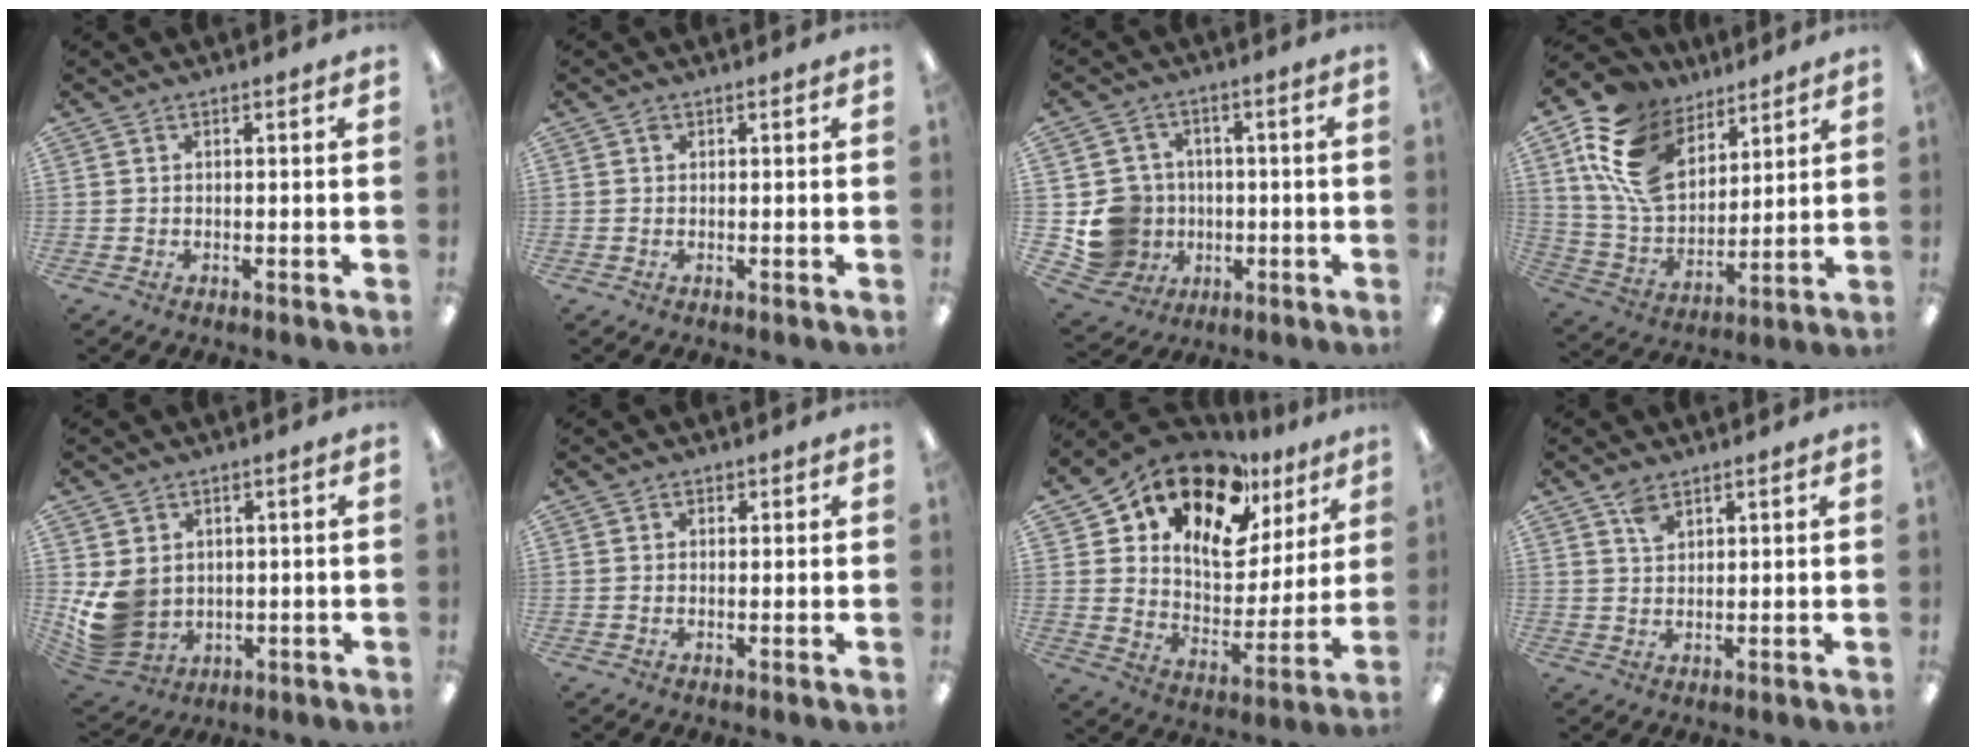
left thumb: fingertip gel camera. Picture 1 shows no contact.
{"total": 0.7, "force": [0.3, 0.5, 0.3], "torque": [-0.006, 0.005, 0.005]}
{"total": 10.4, "force": [-1.3, 10.1, 2.1], "torque": [-0.069, 0.016, -0.008]}
{"total": 17.1, "force": [9.0, 11.3, 9.2], "torque": [-0.204, -0.029, 0.174]}
{"total": 9.7, "force": [0.4, 8.6, 4.5], "torque": [-0.114, -0.008, 0.014]}
{"total": 1.0, "force": [0.5, 0.9, 0.1], "torque": [0.006, 0.000, 0.006]}
{"total": 18.3, "force": [12.7, 9.6, 9.1], "torque": [-0.159, -0.084, 0.223]}
{"total": 3.2, "force": [2.4, 1.6, 1.4], "torque": [-0.026, -0.006, 0.044]}